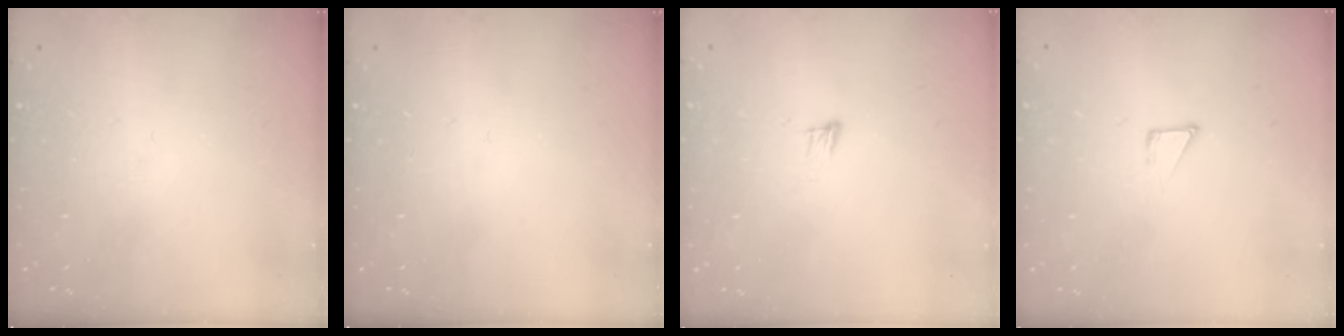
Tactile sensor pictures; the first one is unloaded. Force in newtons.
{"total": 0.0}
{"total": 4.3, "press": 4.1, "slide": 1.0}
{"total": 2.1, "press": 2.1, "slide": 0.1}